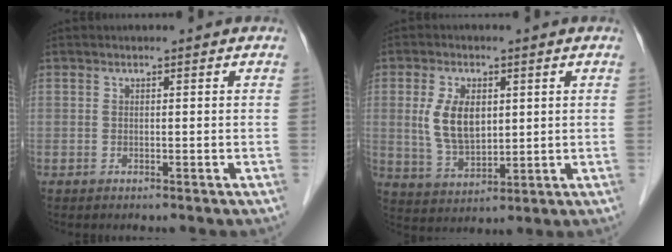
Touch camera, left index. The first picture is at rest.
{"total": 7.3, "force": [1.6, 4.0, 5.9], "torque": [-0.129, 0.003, 0.040]}